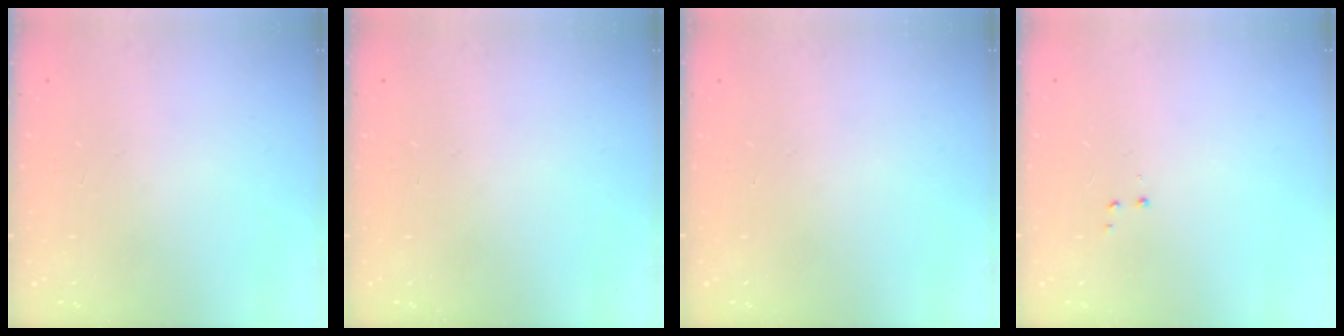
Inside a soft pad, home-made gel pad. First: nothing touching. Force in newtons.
{"total": 0.0}
{"total": 0.0}
{"total": 2.8, "press": 2.7, "slide": 0.5}